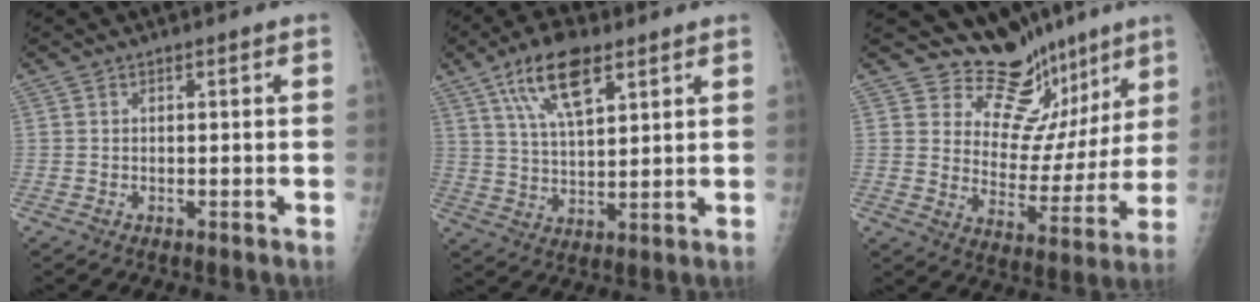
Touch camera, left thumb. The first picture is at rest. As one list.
[{"total": 11.8, "force": [6.3, 4.6, 8.9], "torque": [-0.150, -0.017, 0.119]}, {"total": 14.4, "force": [11.8, 7.3, 3.9], "torque": [-0.005, -0.086, 0.170]}]